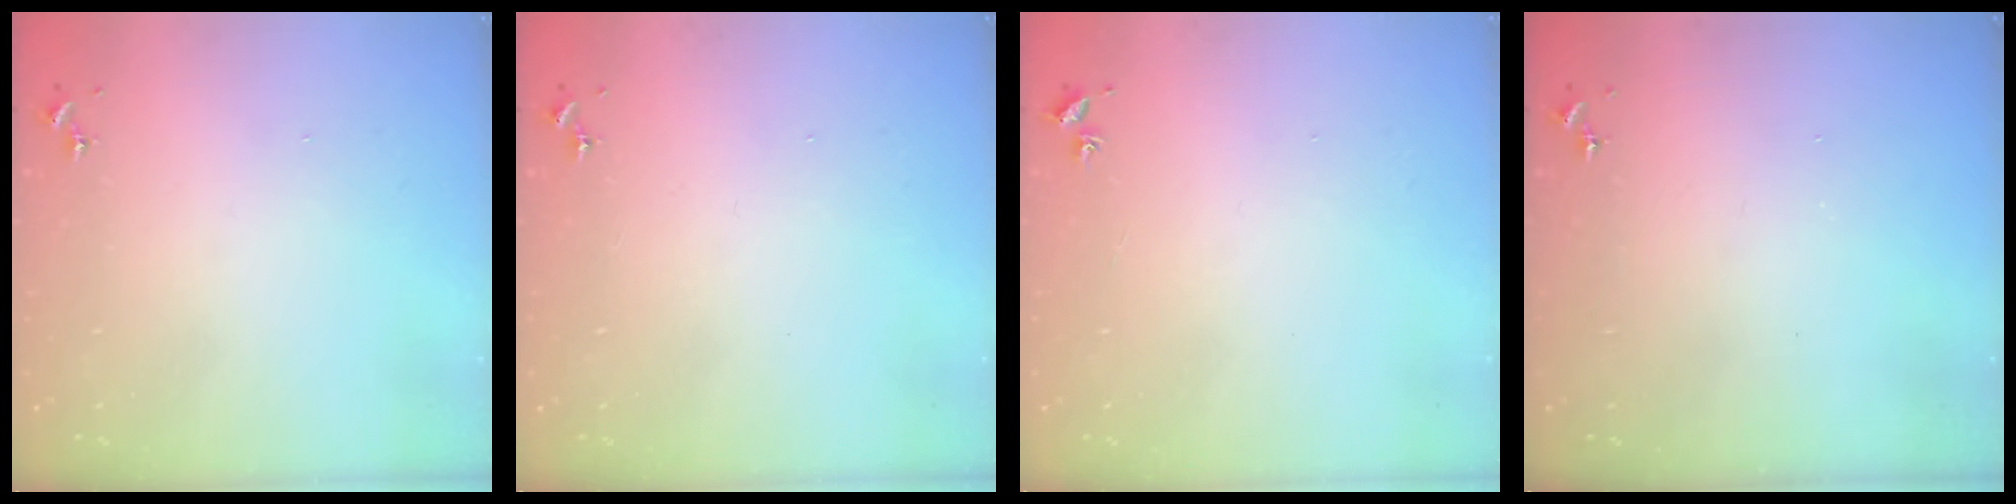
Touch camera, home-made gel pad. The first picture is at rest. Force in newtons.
{"total": 0.0}
{"total": 1.9, "press": 1.9, "slide": 0.2}
{"total": 0.0}